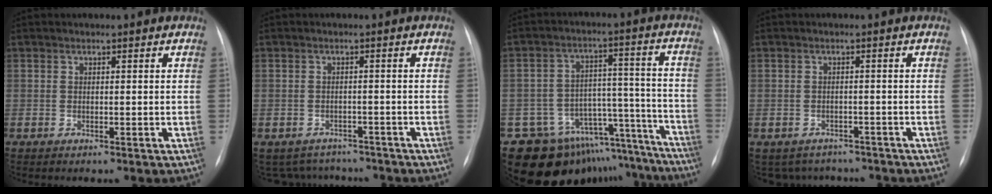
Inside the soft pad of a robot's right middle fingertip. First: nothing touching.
{"total": 7.0, "force": [-6.3, 3.1, 0.3], "torque": [-0.005, 0.017, -0.078]}
{"total": 17.9, "force": [-15.5, 8.4, 3.0], "torque": [-0.024, 0.078, -0.209]}
{"total": 6.0, "force": [-5.3, 2.9, 0.1], "torque": [0.004, 0.013, -0.063]}